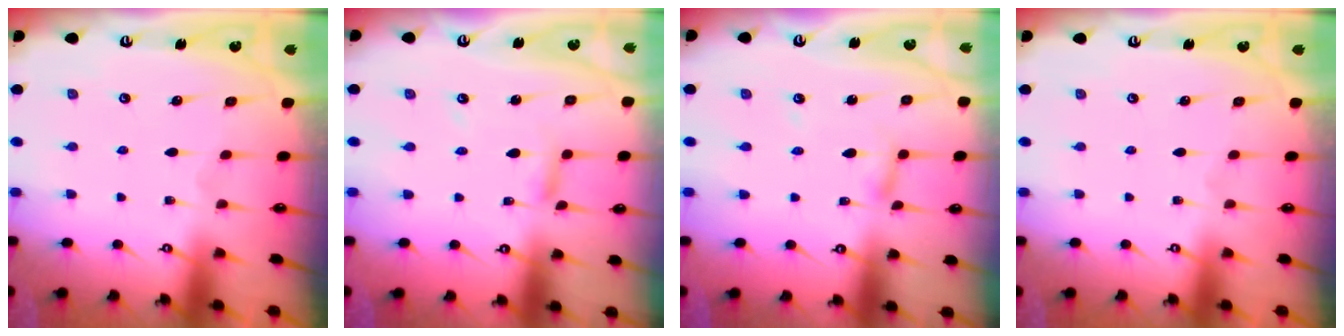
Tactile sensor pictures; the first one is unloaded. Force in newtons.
{"total": 3.7, "press": 3.7, "slide": 0.3}
{"total": 3.1, "press": 3.1, "slide": 0.2}
{"total": 0.0}